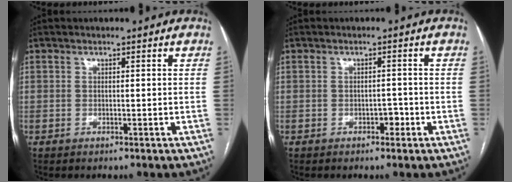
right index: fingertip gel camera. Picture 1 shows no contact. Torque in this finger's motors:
{"motor_torque": [0.05, 0.00, -0.01, 0.00]}